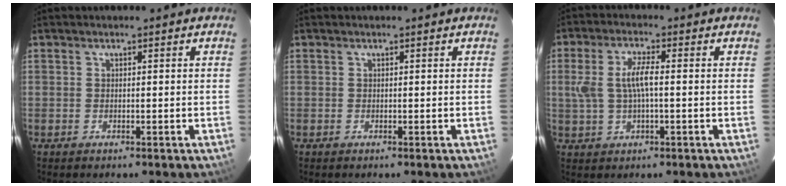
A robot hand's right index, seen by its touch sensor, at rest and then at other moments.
{"total": 0.0}
{"total": 6.4, "force": [0.1, 2.1, 6.0], "torque": [-0.122, 0.008, 0.007]}